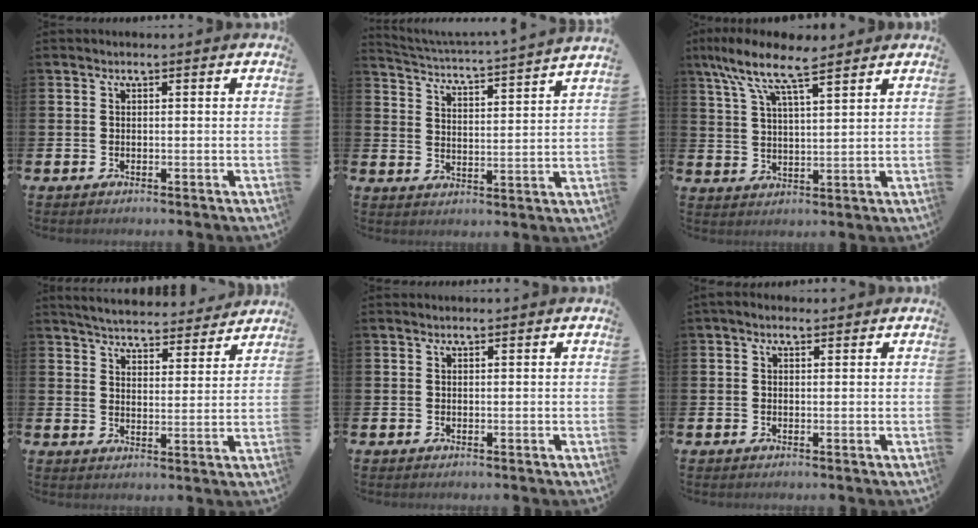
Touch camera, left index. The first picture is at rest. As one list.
[{"total": 3.8, "force": [3.7, -0.6, 0.5], "torque": [-0.029, -0.042, 0.058]}, {"total": 9.1, "force": [7.3, 2.0, 5.0], "torque": [-0.111, -0.026, 0.128]}, {"total": 5.4, "force": [5.3, 0.7, 0.5], "torque": [-0.027, -0.039, 0.091]}, {"total": 0.0}, {"total": 1.0, "force": [0.4, 0.7, 0.6], "torque": [-0.004, 0.005, 0.005]}]